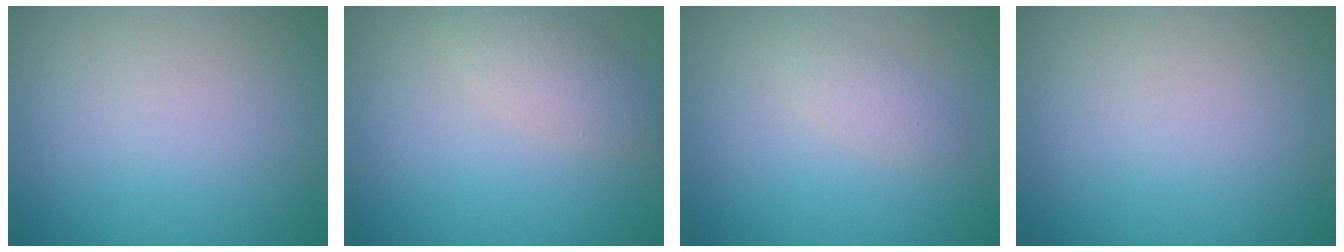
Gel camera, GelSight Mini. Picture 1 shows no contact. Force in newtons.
{"total": 2.5, "press": 2.5, "slide": 0.0}
{"total": 1.4, "press": 1.4, "slide": 0.1}
{"total": 0.0}